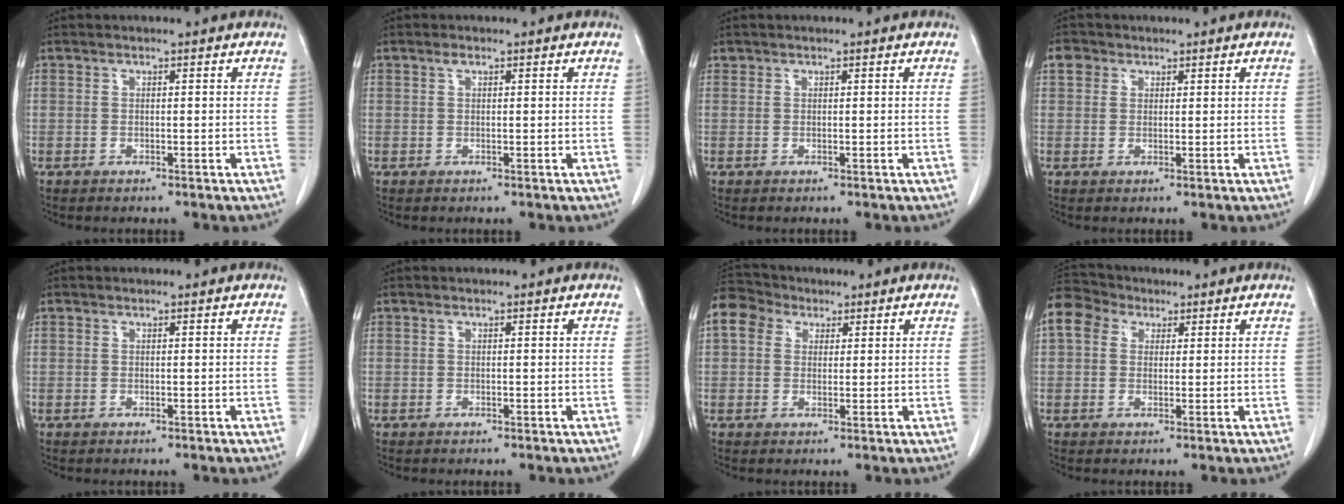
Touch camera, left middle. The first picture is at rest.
{"total": 0.7, "force": [0.4, 0.2, 0.5], "torque": [-0.013, 0.003, 0.008]}
{"total": 0.0}
{"total": 2.3, "force": [1.3, 1.9, 0.5], "torque": [-0.006, 0.007, 0.019]}
{"total": 0.0}
{"total": 0.0}
{"total": 7.3, "force": [3.6, 5.6, 3.0], "torque": [-0.070, 0.038, 0.070]}
{"total": 7.1, "force": [3.4, 5.3, 3.2], "torque": [-0.077, 0.038, 0.066]}